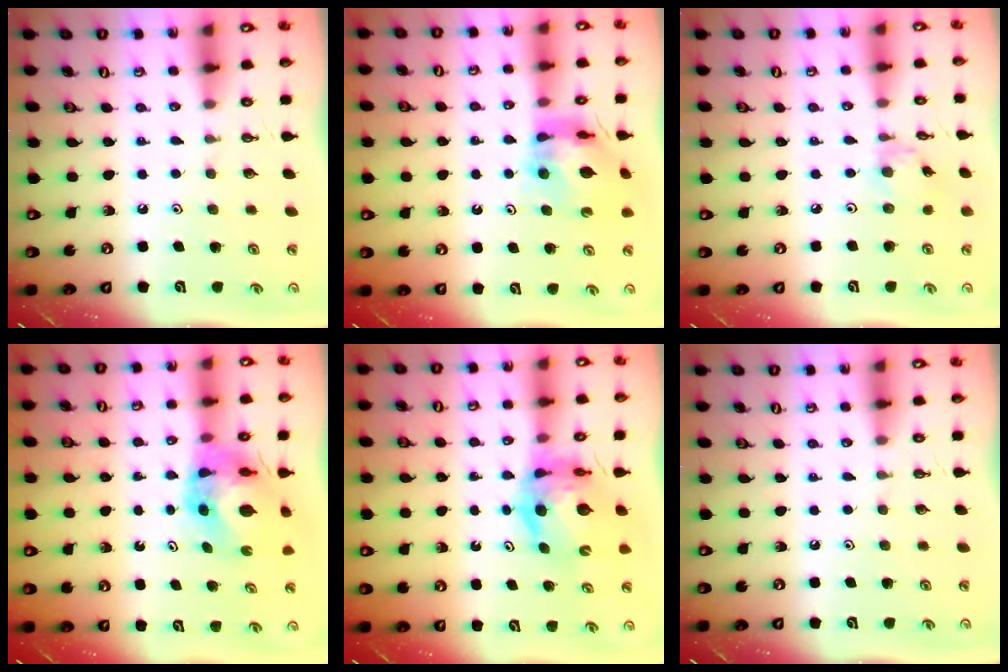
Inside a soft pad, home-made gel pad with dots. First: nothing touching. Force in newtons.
{"total": 12.0, "press": 11.9, "slide": 1.3}
{"total": 1.4, "press": 1.3, "slide": 0.2}
{"total": 8.0, "press": 7.9, "slide": 0.9}
{"total": 10.6, "press": 10.6, "slide": 1.2}
{"total": 0.0}